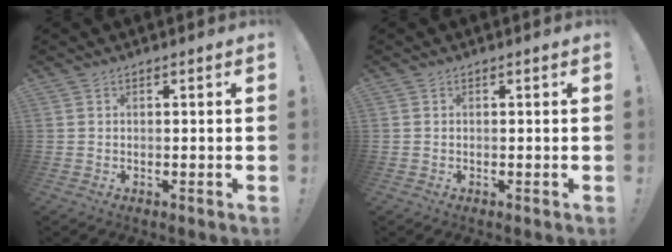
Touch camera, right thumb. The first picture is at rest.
{"total": 0.0}